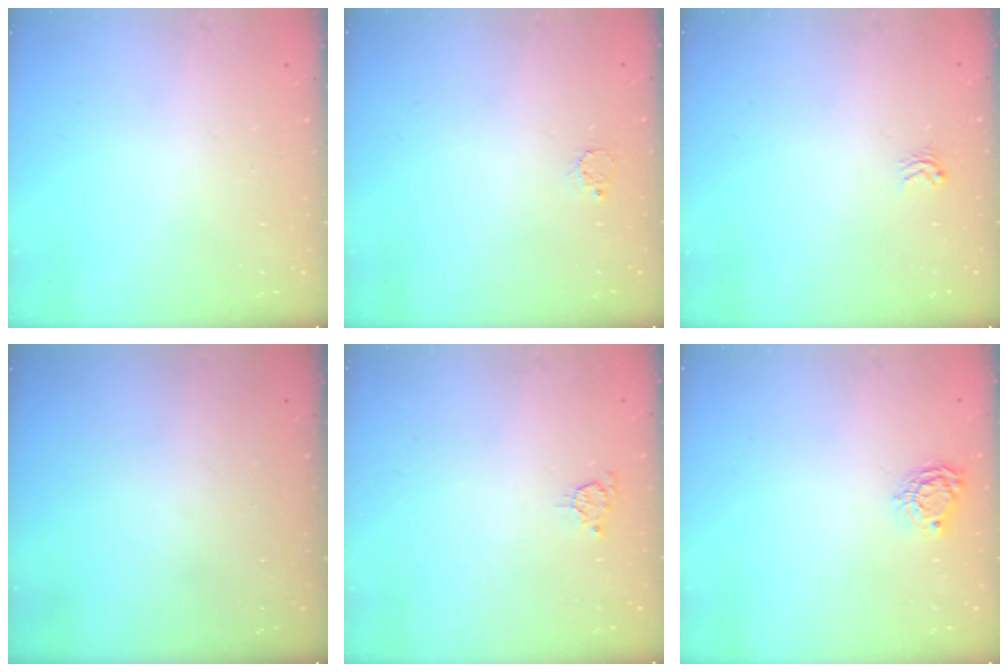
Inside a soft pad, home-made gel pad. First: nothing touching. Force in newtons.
{"total": 2.3, "press": 2.3, "slide": 0.2}
{"total": 3.0, "press": 3.0, "slide": 0.5}
{"total": 0.0}
{"total": 3.7, "press": 3.7, "slide": 0.5}
{"total": 6.0, "press": 6.0, "slide": 0.4}